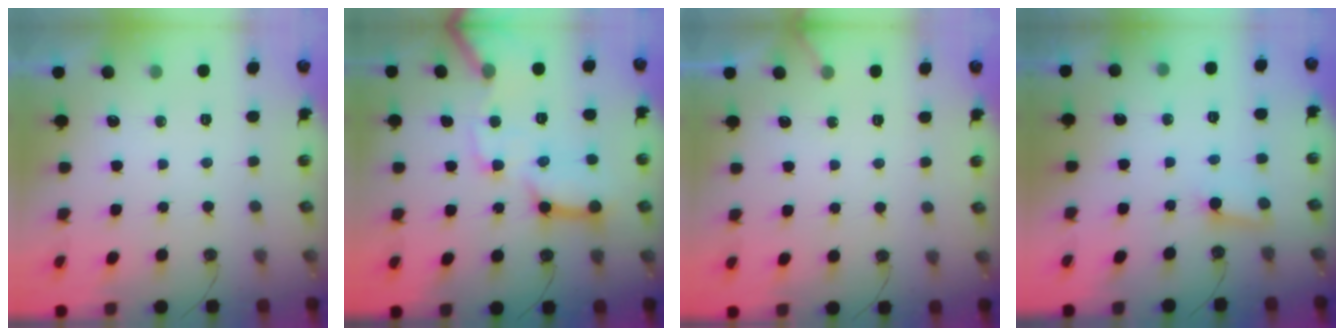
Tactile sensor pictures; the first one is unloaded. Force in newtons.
{"total": 17.8, "press": 17.7, "slide": 1.5}
{"total": 1.7, "press": 1.7, "slide": 0.1}
{"total": 2.7, "press": 2.7, "slide": 0.4}